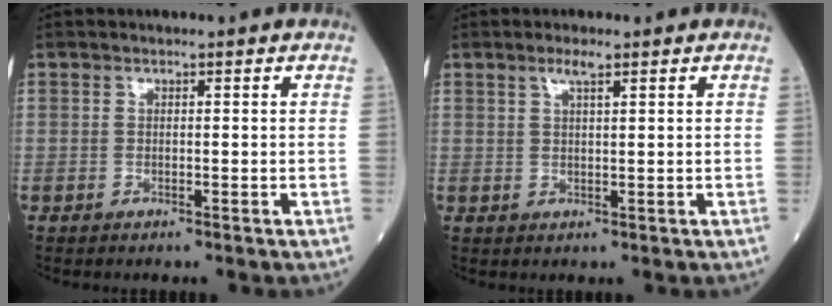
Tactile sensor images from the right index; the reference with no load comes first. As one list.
[{"total": 2.0, "force": [1.3, 0.1, 1.5], "torque": [-0.034, 0.003, 0.025]}]